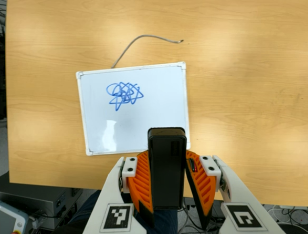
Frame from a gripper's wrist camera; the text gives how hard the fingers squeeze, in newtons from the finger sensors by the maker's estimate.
{"total": 6.2, "left": 5.2, "right": 7.1}